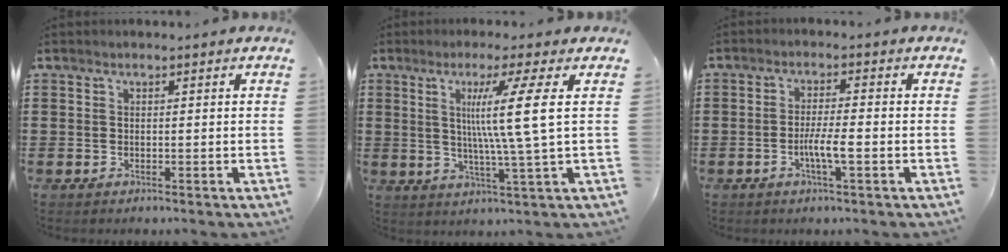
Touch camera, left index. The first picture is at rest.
{"total": 10.0, "force": [2.2, -1.0, 9.7], "torque": [-0.187, 0.001, 0.025]}
{"total": 4.2, "force": [-1.4, 0.6, 3.9], "torque": [-0.074, -0.001, -0.028]}